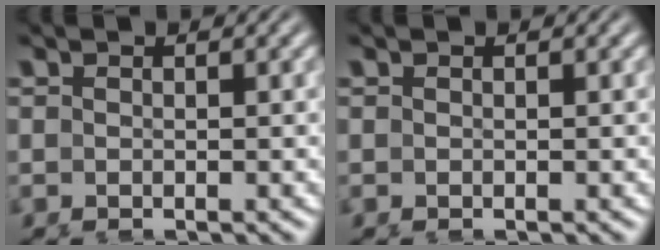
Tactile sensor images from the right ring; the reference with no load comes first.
{"total": 0.0}